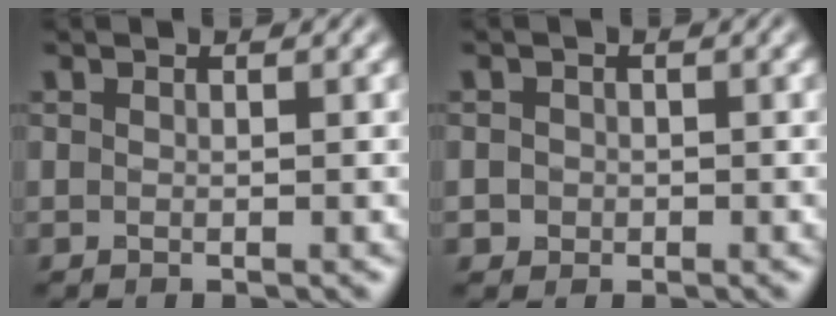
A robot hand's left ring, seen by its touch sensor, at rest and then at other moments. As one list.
[{"total": 1.1, "force": [-0.2, 1.1, 0.1], "torque": [0.009, -0.005, -0.002]}]